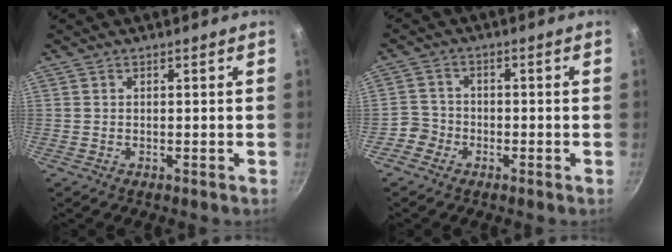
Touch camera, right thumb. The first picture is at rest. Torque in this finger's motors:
{"motor_torque": [-0.01, 0.27, -0.16, 0.11, 0.03]}